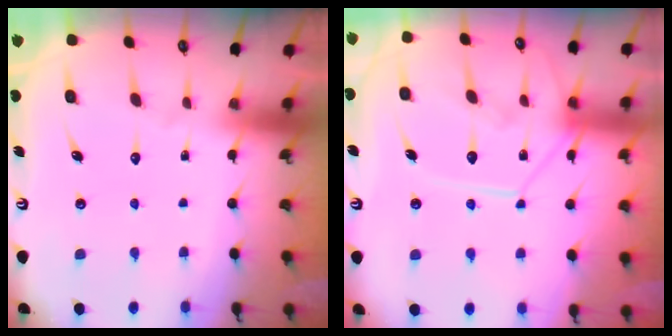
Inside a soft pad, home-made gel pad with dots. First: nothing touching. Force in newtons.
{"total": 13.2, "press": 13.1, "slide": 1.2}